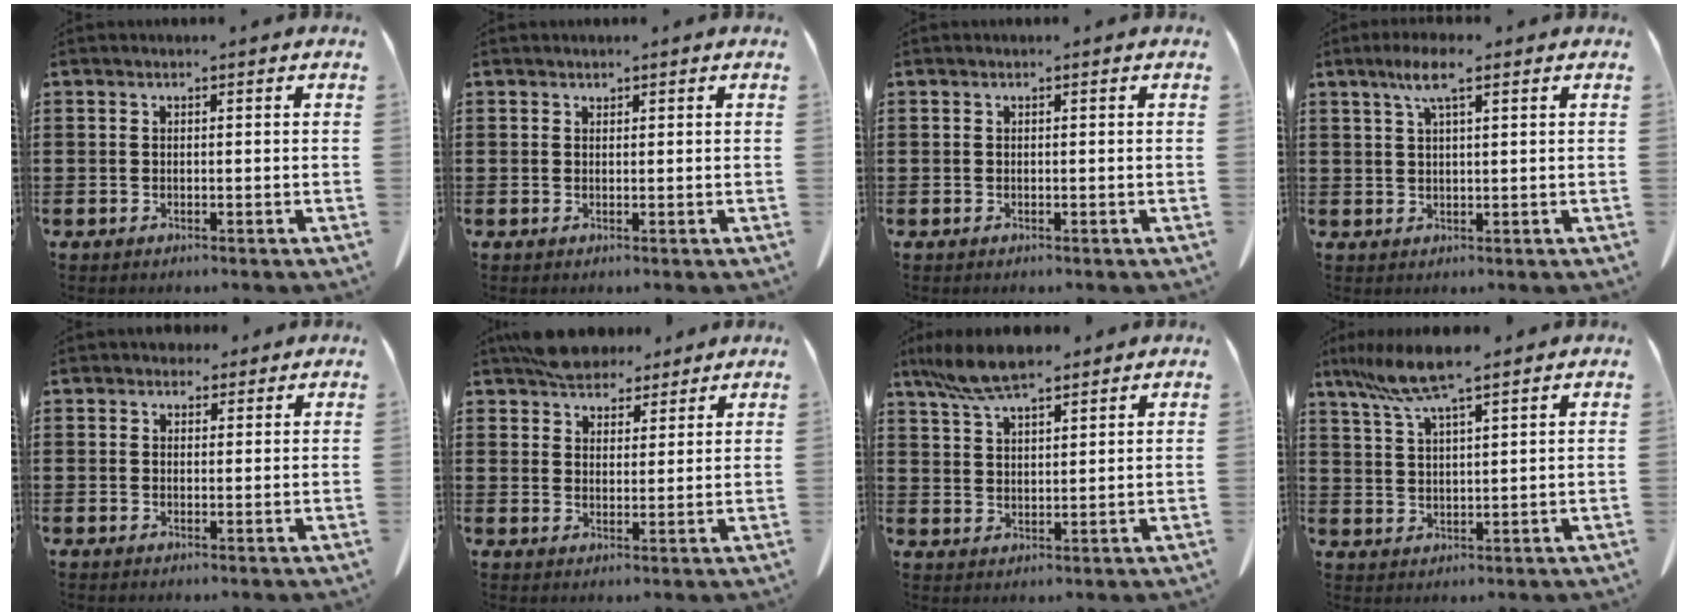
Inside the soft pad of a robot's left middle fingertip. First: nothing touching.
{"total": 0.6, "force": [0.6, 0.2, 0.0], "torque": [-0.001, 0.001, 0.012]}
{"total": 0.0}
{"total": 4.9, "force": [2.7, 1.0, 4.0], "torque": [-0.085, 0.006, 0.046]}
{"total": 2.5, "force": [2.1, 1.3, 0.5], "torque": [-0.008, 0.003, 0.039]}
{"total": 6.0, "force": [5.4, 2.2, 1.2], "torque": [-0.041, -0.008, 0.107]}
{"total": 7.9, "force": [6.4, 1.8, 4.2], "torque": [-0.100, -0.008, 0.121]}
{"total": 7.8, "force": [5.7, 0.5, 5.3], "torque": [-0.125, -0.016, 0.100]}